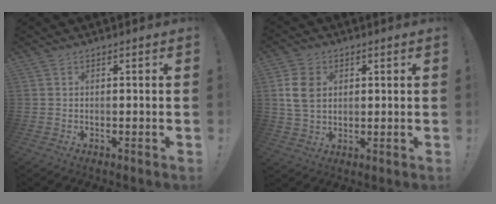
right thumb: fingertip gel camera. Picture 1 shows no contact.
{"total": 9.0, "force": [2.2, 6.9, 5.3], "torque": [-0.104, 0.004, 0.043]}